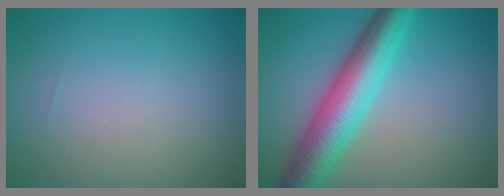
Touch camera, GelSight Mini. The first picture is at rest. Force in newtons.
{"total": 7.7, "press": 7.7, "slide": 0.1}